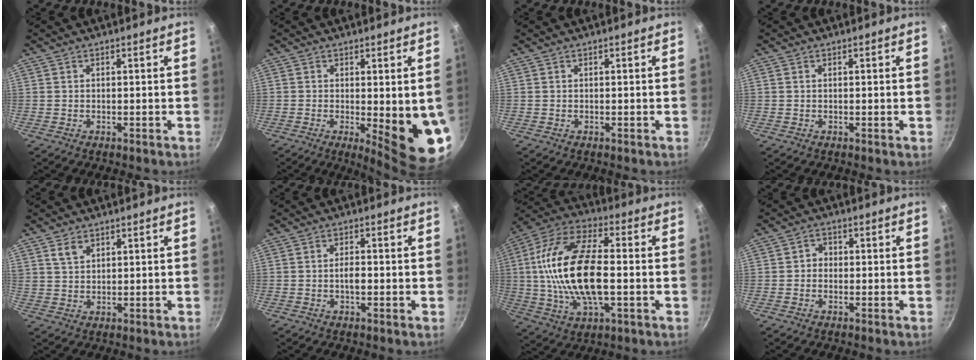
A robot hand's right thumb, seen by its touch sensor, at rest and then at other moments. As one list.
[{"total": 11.7, "force": [-1.5, 2.9, 11.2], "torque": [-0.125, -0.021, -0.010]}, {"total": 0.0}, {"total": 0.0}, {"total": 3.6, "force": [2.1, 2.1, 2.0], "torque": [-0.031, -0.003, 0.043]}, {"total": 2.5, "force": [-0.6, 1.0, 2.2], "torque": [-0.036, 0.007, -0.012]}, {"total": 20.9, "force": [-0.5, 9.8, 18.4], "torque": [-0.349, 0.025, -0.019]}, {"total": 2.2, "force": [-0.3, 1.9, 0.9], "torque": [-0.003, 0.008, -0.010]}]